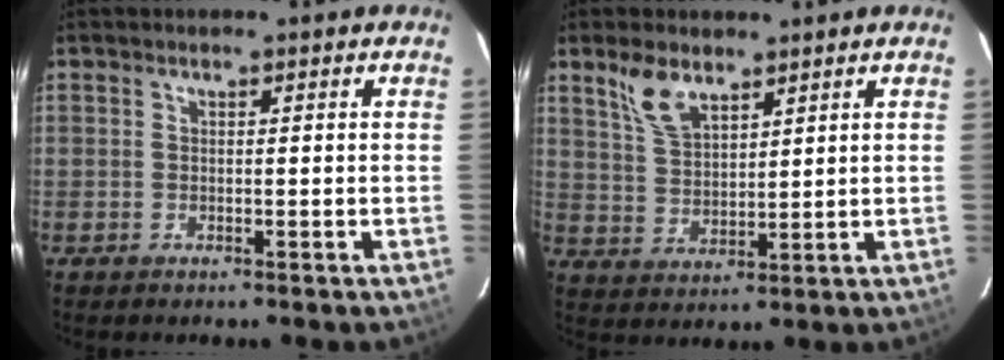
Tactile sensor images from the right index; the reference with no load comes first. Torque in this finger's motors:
{"motor_torque": [0.34, 0.24, 0.10, 0.04]}